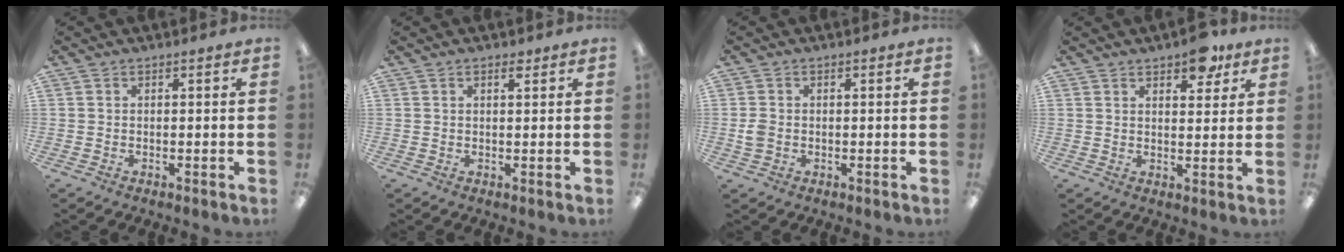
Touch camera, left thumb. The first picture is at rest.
{"total": 1.5, "force": [1.1, 0.5, 0.9], "torque": [-0.012, -0.002, 0.018]}
{"total": 2.6, "force": [-0.3, 2.0, 1.6], "torque": [-0.028, 0.006, -0.005]}
{"total": 7.3, "force": [5.0, 3.3, 4.1], "torque": [-0.034, -0.027, 0.081]}